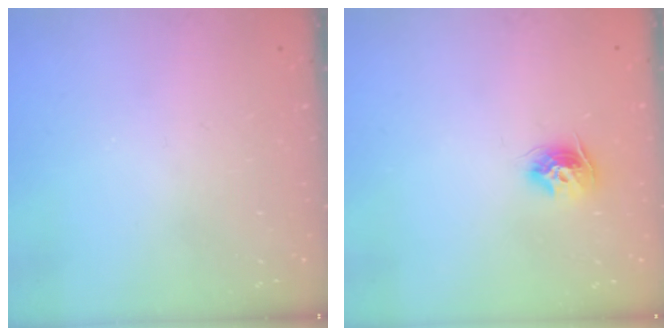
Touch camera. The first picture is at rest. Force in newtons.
{"total": 9.6, "press": 9.6, "slide": 0.7}